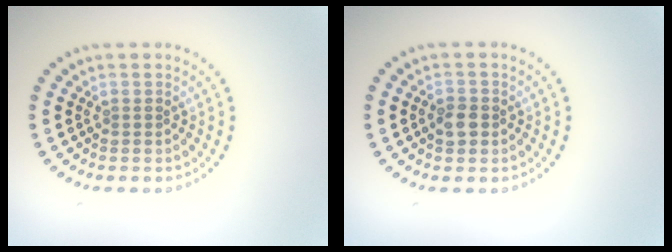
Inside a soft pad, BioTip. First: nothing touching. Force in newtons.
{"total": 1.7, "press": 1.6, "slide": 0.3}